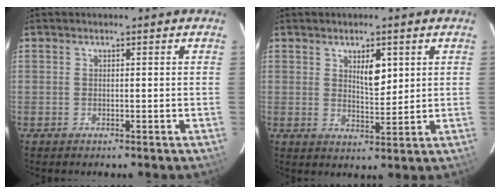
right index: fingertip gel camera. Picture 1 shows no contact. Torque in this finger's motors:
{"motor_torque": [0.49, 0.48, 0.04, 0.05]}